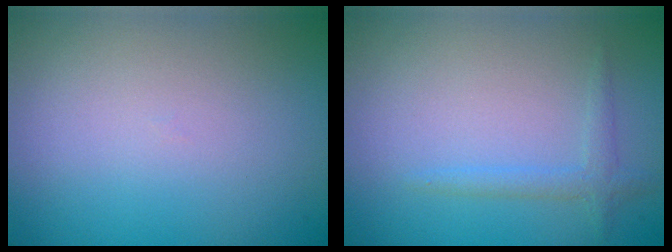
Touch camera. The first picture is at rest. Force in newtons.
{"total": 1.4, "press": 1.4, "slide": 0.1}